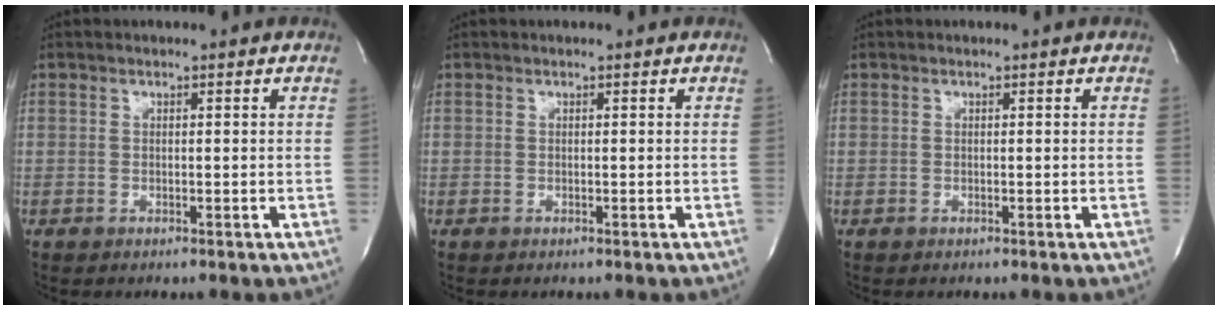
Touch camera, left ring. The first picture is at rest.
{"total": 0.0}
{"total": 0.0}